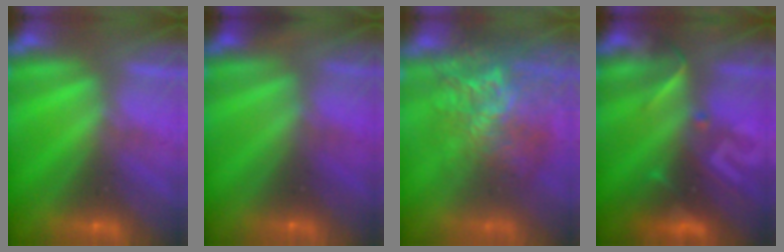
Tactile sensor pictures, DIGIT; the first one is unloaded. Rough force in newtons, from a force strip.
{"total": 9.2}
{"total": 11.6}
{"total": 2.9}